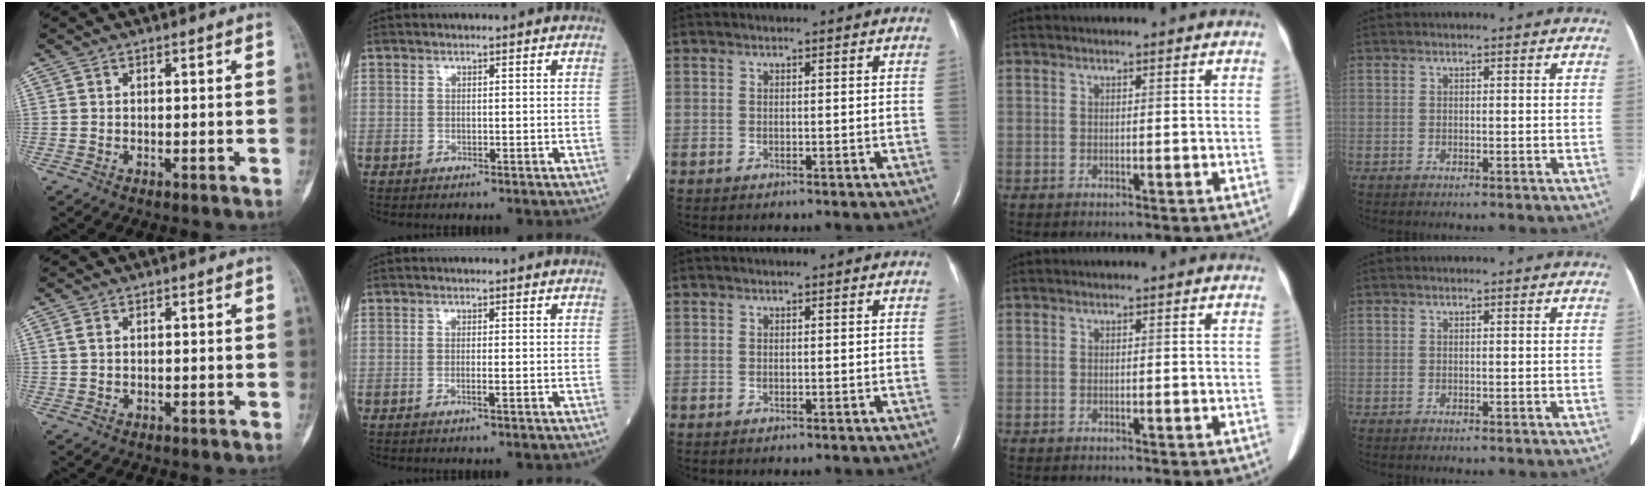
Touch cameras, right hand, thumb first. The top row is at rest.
{"thumb": {"total": 1.3, "force": [0.6, 0.8, 0.9], "torque": [-0.022, 0.005, 0.013]}, "index": {"total": 0.9, "force": [-0.3, -0.2, 0.8], "torque": [-0.018, 0.000, -0.004]}}